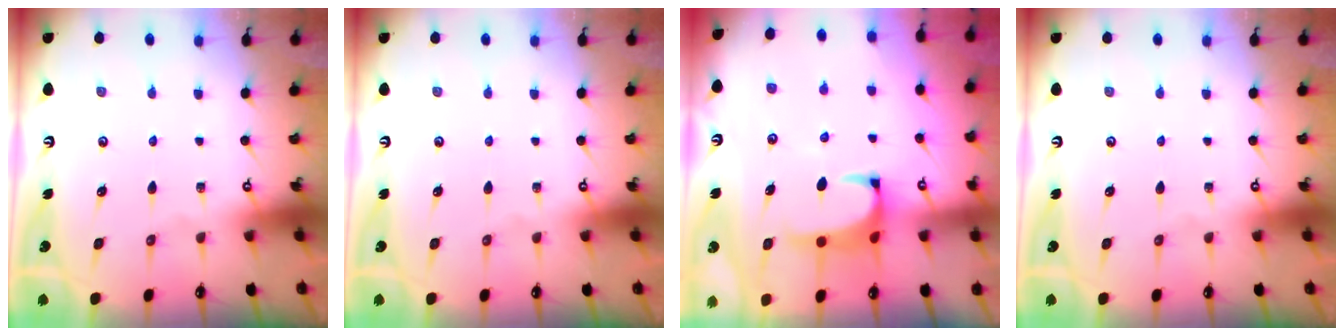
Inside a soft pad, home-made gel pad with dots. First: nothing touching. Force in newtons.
{"total": 0.0}
{"total": 1.5, "press": 1.3, "slide": 0.8}
{"total": 0.0}